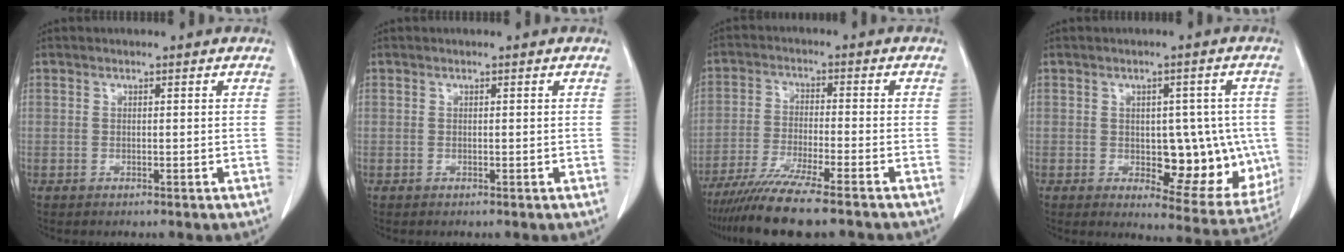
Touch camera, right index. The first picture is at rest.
{"total": 0.0}
{"total": 12.4, "force": [-10.0, 0.2, 7.2], "torque": [-0.115, -0.032, -0.161]}
{"total": 12.4, "force": [-1.2, 5.8, 10.9], "torque": [-0.112, 0.004, 0.002]}